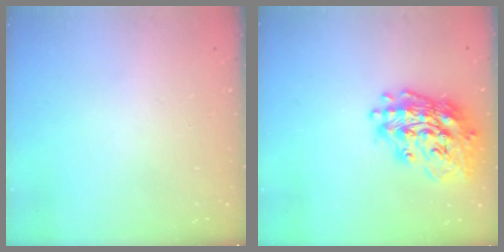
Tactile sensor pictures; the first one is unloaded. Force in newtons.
{"total": 19.7, "press": 19.5, "slide": 2.7}